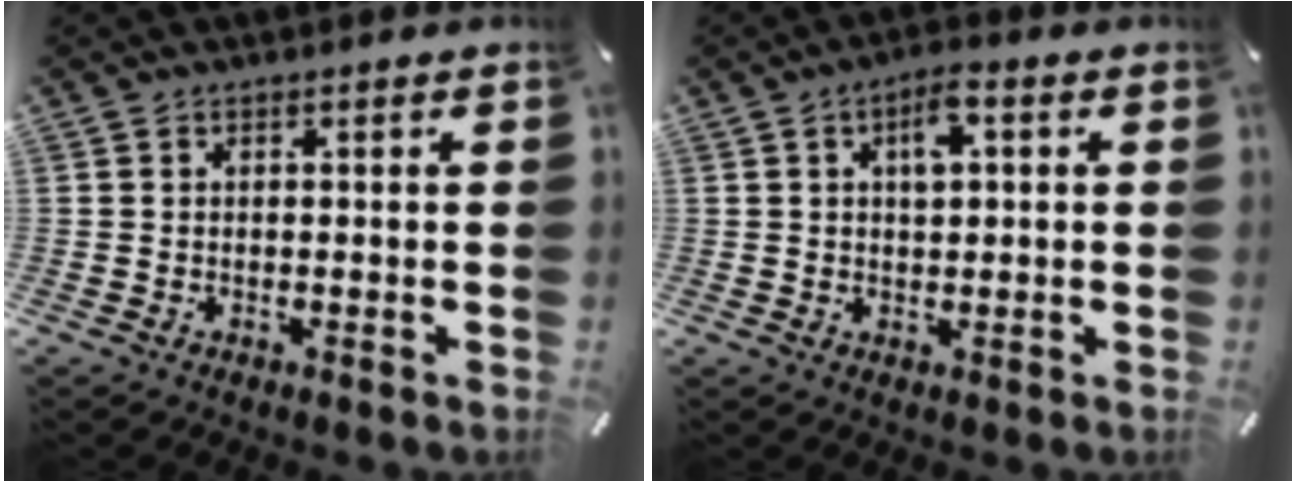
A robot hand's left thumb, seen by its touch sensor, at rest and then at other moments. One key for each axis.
{"total": 5.2, "fx": 1.4, "fy": 2.5, "fz": 4.3, "tx": -0.066, "ty": -0.001, "tz": 0.018}